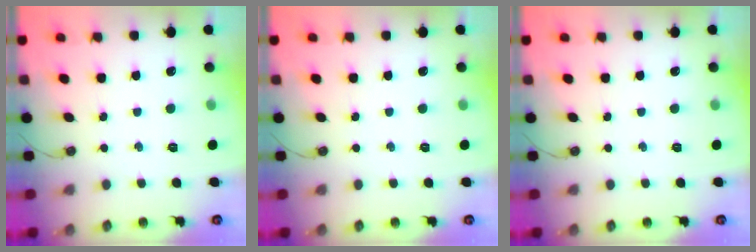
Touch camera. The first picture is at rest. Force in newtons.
{"total": 0.0}
{"total": 0.0}